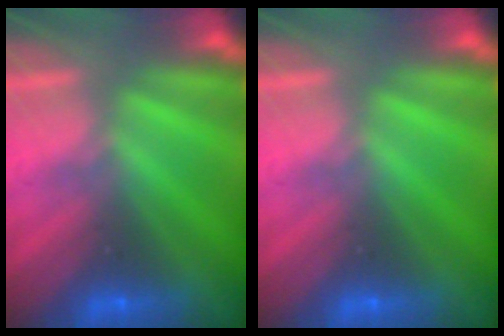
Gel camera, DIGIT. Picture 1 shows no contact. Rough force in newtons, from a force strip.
{"total": 0.0}